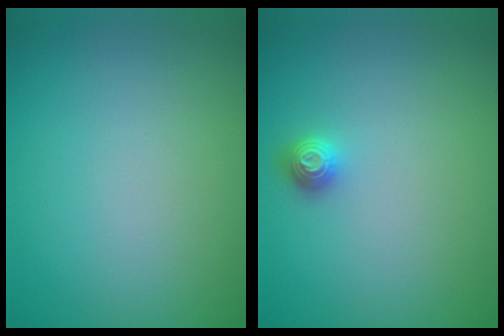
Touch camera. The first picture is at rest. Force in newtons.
{"total": 1.2, "press": 1.1, "slide": 0.4}